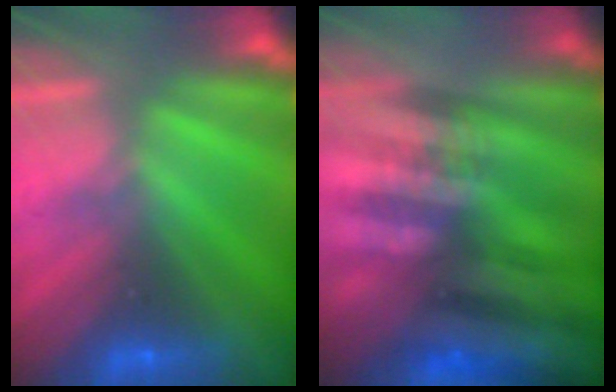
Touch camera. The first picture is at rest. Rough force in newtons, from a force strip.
{"total": 7.4}